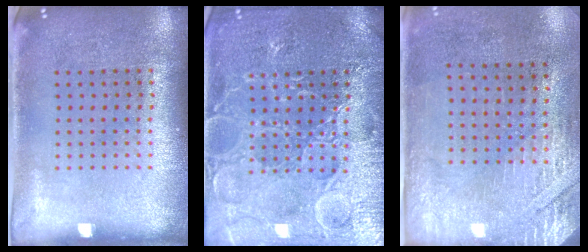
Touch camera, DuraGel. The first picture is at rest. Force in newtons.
{"total": 6.5, "press": 6.4, "slide": 0.9}
{"total": 2.9, "press": 2.5, "slide": 1.5}